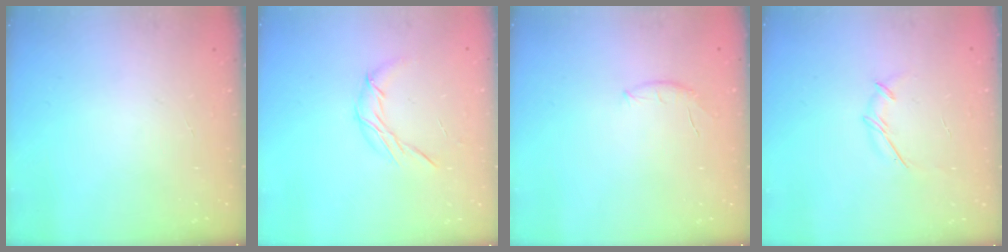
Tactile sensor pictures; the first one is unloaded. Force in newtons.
{"total": 6.9, "press": 6.9, "slide": 0.4}
{"total": 6.9, "press": 6.8, "slide": 1.2}
{"total": 4.1, "press": 4.0, "slide": 0.9}